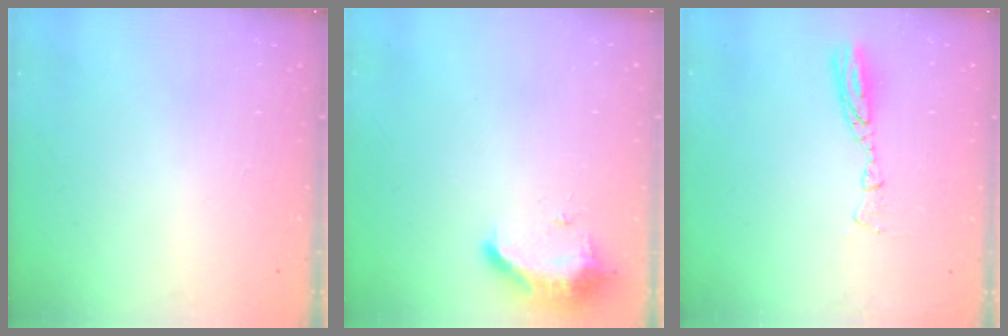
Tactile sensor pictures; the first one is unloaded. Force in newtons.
{"total": 8.9, "press": 8.8, "slide": 1.6}
{"total": 8.0, "press": 8.0, "slide": 0.7}